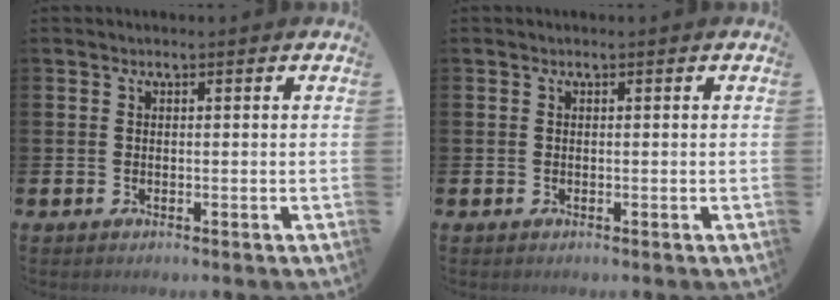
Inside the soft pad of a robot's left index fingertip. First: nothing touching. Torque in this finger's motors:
{"motor_torque": [0.00, 0.00, 0.00, 0.00]}